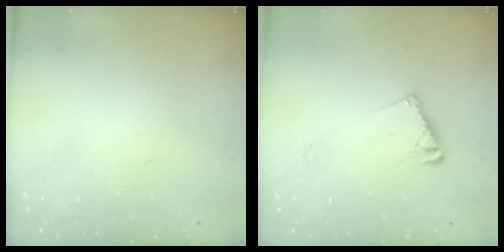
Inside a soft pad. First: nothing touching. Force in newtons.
{"total": 7.3, "press": 7.2, "slide": 0.7}